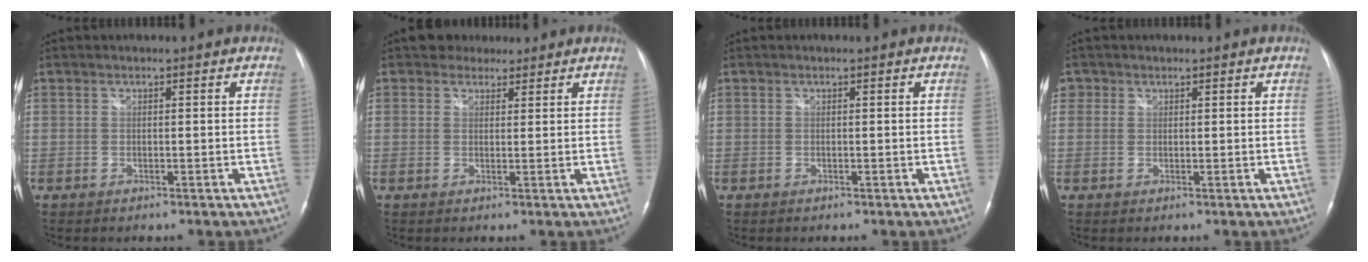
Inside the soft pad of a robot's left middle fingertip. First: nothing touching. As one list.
[{"total": 3.0, "force": [2.4, 1.8, 0.1], "torque": [-0.001, 0.011, 0.034]}, {"total": 0.0}, {"total": 1.7, "force": [0.8, 1.5, 0.2], "torque": [0.007, 0.005, 0.011]}]